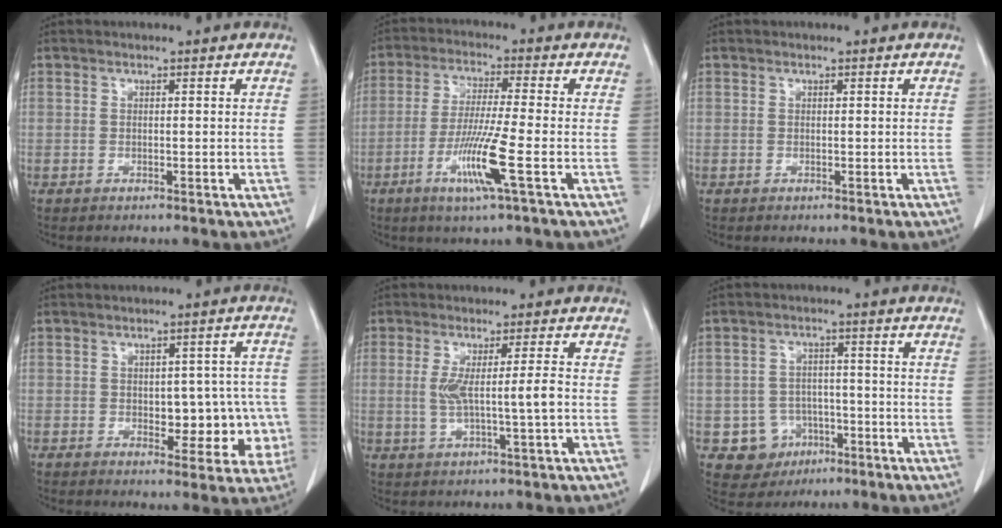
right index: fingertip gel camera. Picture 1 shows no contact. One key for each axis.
{"total": 9.2, "fx": -3.5, "fy": -0.8, "fz": 8.5, "tx": -0.168, "ty": -0.020, "tz": -0.071}
{"total": 0.0}
{"total": 8.3, "fx": -1.3, "fy": 4.9, "fz": 6.6, "tx": -0.053, "ty": 0.029, "tz": -0.007}
{"total": 5.3, "fx": -0.2, "fy": -0.5, "fz": 5.2, "tx": -0.095, "ty": -0.001, "tz": 0.000}
{"total": 6.2, "fx": -2.4, "fy": 5.7, "fz": 1.1, "tx": -0.019, "ty": 0.008, "tz": -0.026}